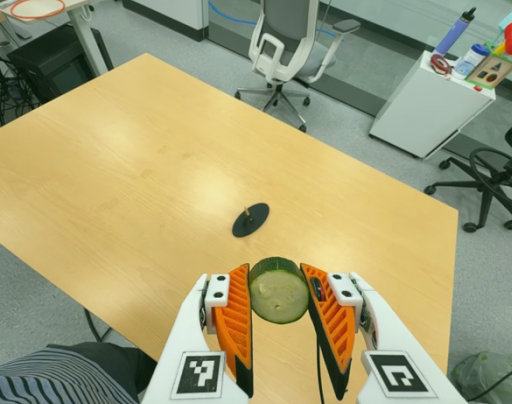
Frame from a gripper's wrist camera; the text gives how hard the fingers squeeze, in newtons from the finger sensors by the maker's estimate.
{"total": 10.6, "left": 10.4, "right": 10.8}